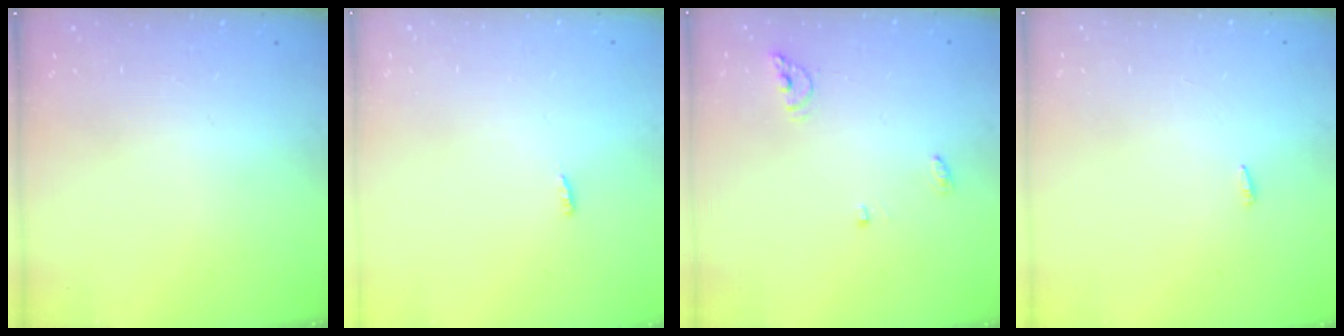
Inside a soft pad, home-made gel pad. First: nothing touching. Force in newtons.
{"total": 2.8, "press": 2.7, "slide": 0.8}
{"total": 5.7, "press": 5.7, "slide": 0.5}
{"total": 2.1, "press": 1.9, "slide": 0.7}